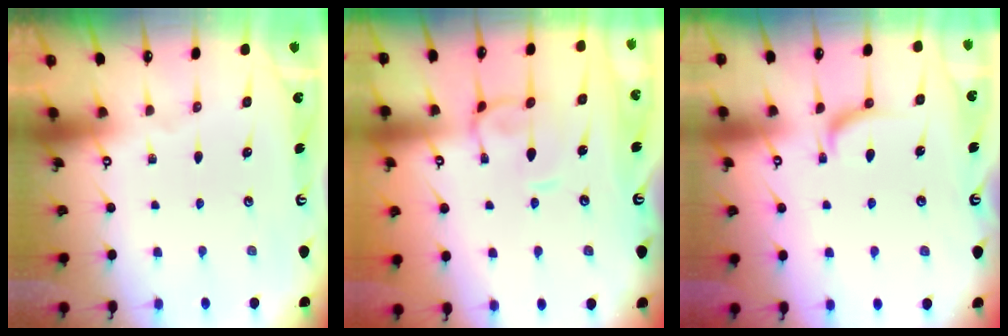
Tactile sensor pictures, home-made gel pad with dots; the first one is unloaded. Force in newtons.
{"total": 1.3, "press": 1.1, "slide": 0.7}
{"total": 2.7, "press": 2.6, "slide": 0.5}